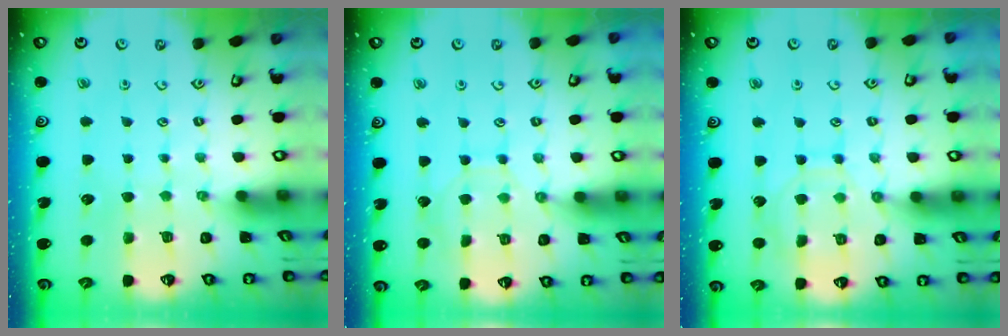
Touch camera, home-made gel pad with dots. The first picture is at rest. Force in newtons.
{"total": 6.9, "press": 6.9, "slide": 0.7}
{"total": 9.0, "press": 9.0, "slide": 0.8}